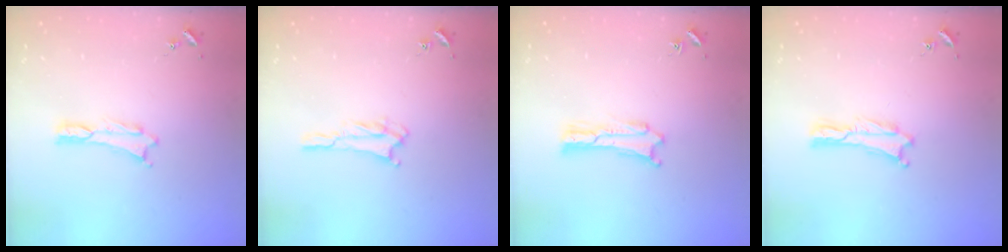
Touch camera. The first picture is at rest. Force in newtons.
{"total": 2.3, "press": 2.2, "slide": 0.4}
{"total": 0.0}
{"total": 0.0}